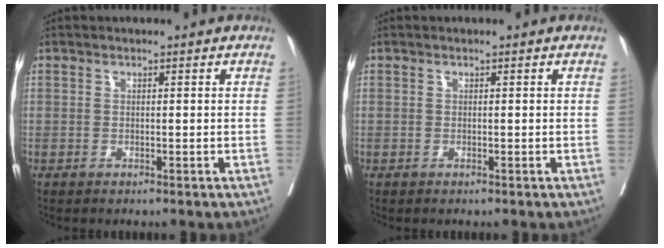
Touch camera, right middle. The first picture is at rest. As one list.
[{"total": 0.0}]